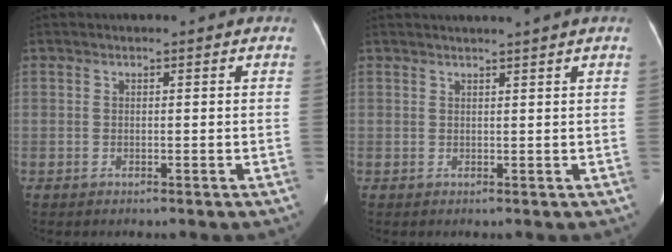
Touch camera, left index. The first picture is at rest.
{"total": 3.1, "force": [2.7, -0.9, 1.3], "torque": [-0.015, 0.013, 0.039]}